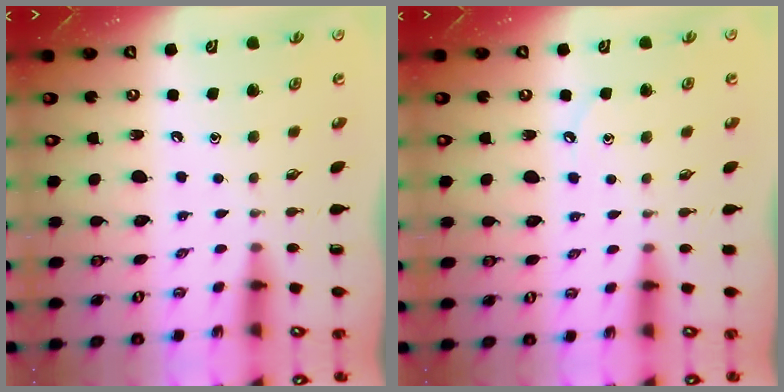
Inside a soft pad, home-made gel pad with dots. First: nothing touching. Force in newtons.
{"total": 3.2, "press": 3.1, "slide": 0.5}